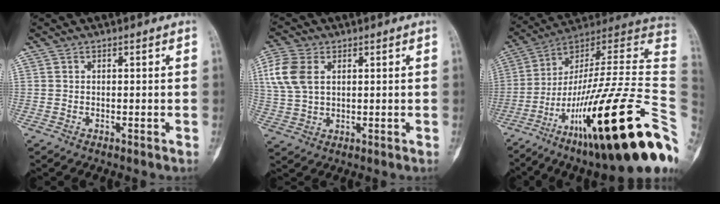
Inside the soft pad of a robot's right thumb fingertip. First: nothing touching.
{"total": 8.6, "force": [2.6, 5.6, 6.0], "torque": [-0.135, 0.003, 0.054]}
{"total": 33.7, "force": [-9.4, 5.8, 31.8], "torque": [-0.439, 0.052, -0.159]}